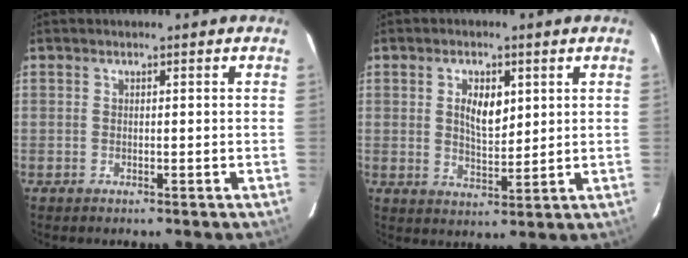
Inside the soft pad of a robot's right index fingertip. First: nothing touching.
{"total": 5.9, "force": [1.8, 3.0, 4.8], "torque": [-0.082, 0.002, 0.035]}